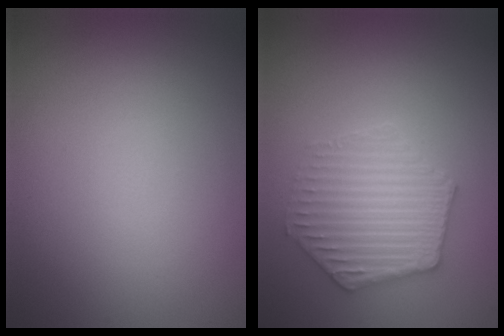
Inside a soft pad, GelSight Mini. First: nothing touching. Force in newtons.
{"total": 3.9, "press": 3.9, "slide": 0.3}